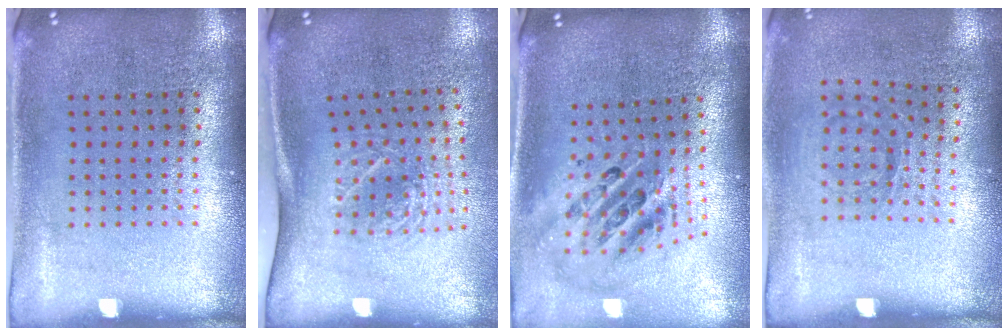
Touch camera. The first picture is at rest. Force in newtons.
{"total": 1.8, "press": 1.3, "slide": 1.4}
{"total": 2.4, "press": 1.7, "slide": 1.7}
{"total": 1.0, "press": 0.8, "slide": 0.6}